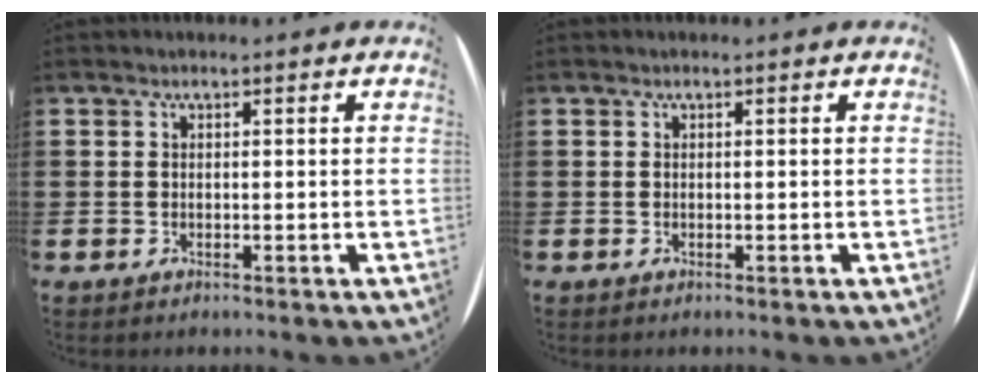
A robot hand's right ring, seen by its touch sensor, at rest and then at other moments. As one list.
[{"total": 0.0}]